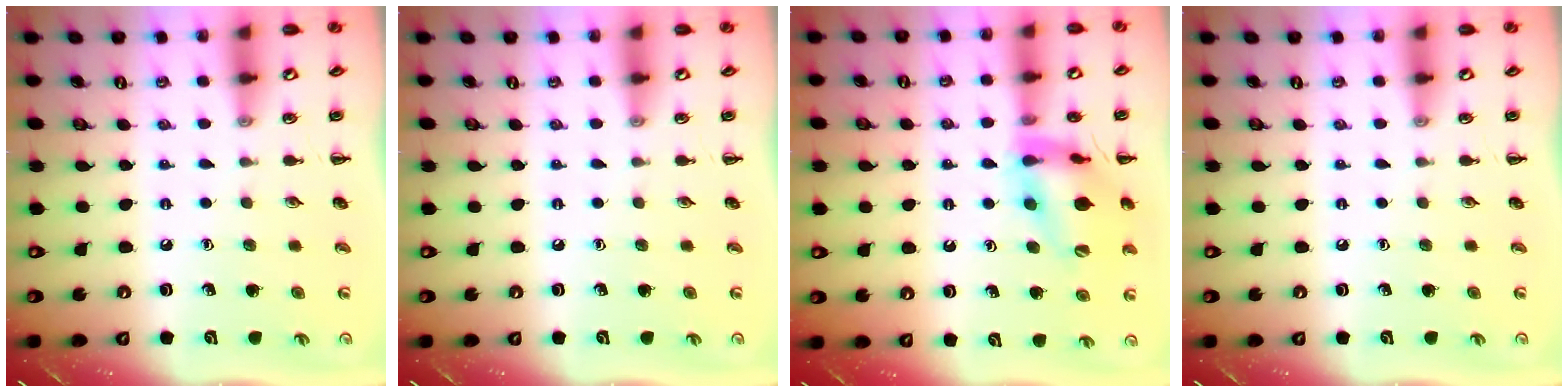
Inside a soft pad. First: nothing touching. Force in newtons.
{"total": 0.0}
{"total": 16.4, "press": 16.4, "slide": 1.6}
{"total": 0.0}